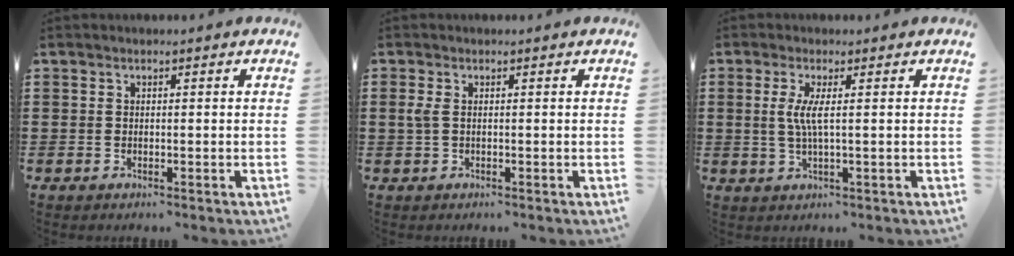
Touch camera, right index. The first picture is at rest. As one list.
[{"total": 1.8, "force": [0.2, 0.8, 1.6], "torque": [-0.048, -0.001, -0.003]}, {"total": 3.8, "force": [0.4, 0.1, 3.8], "torque": [-0.079, -0.009, 0.002]}]